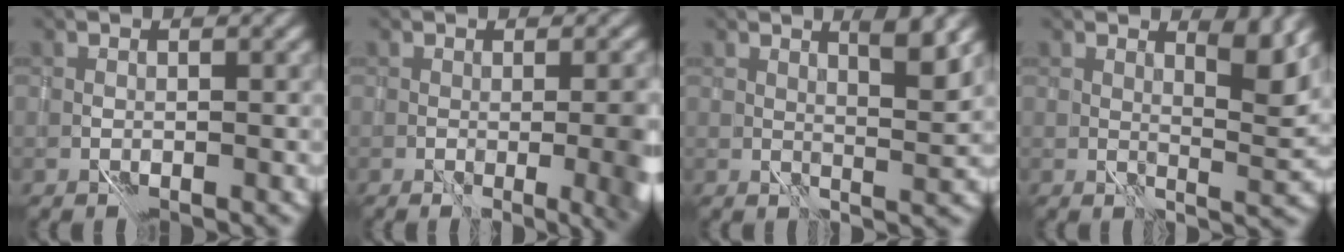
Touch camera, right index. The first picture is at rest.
{"total": 6.4, "force": [-0.6, 2.4, 5.9], "torque": [-0.048, -0.002, 0.016]}
{"total": 3.7, "force": [3.0, 0.1, 2.0], "torque": [-0.025, 0.002, 0.054]}
{"total": 4.1, "force": [3.2, 0.3, 2.4], "torque": [-0.035, -0.001, 0.057]}